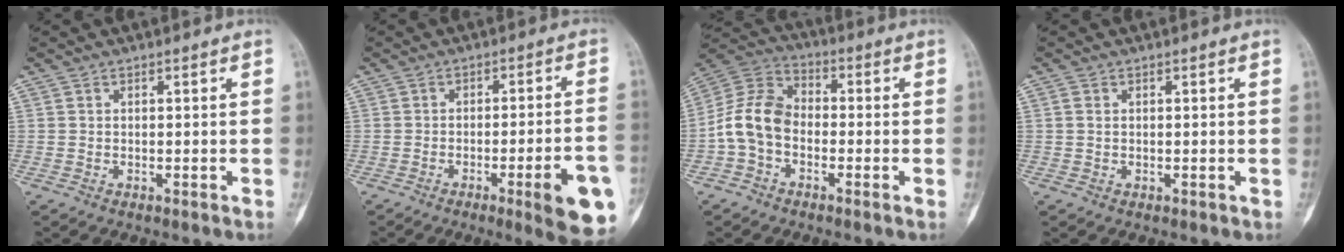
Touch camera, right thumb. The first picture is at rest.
{"total": 12.9, "force": [-5.3, 1.9, 11.6], "torque": [-0.137, 0.017, -0.065]}
{"total": 10.2, "force": [-2.5, 7.1, 6.9], "torque": [-0.128, 0.032, -0.065]}
{"total": 1.0, "force": [0.1, 0.8, 0.6], "torque": [-0.011, 0.001, 0.001]}